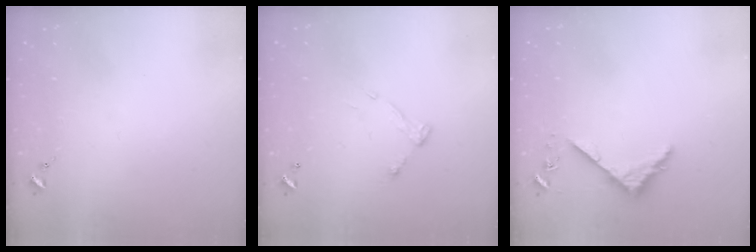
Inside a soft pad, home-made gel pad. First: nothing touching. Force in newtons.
{"total": 6.8, "press": 6.8, "slide": 0.2}
{"total": 4.3, "press": 4.3, "slide": 0.4}